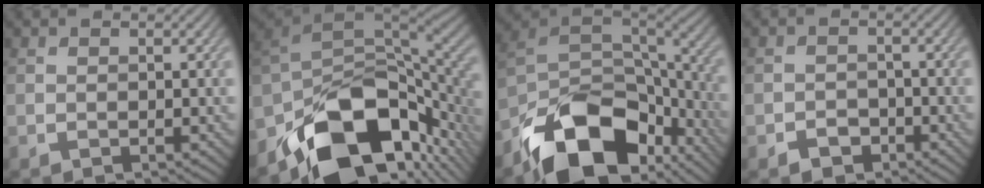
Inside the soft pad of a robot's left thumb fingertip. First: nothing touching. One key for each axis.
{"total": 15.9, "fx": -7.7, "fy": 9.3, "fz": 10.3, "tx": -0.187, "ty": -0.027, "tz": -0.127}
{"total": 16.6, "fx": -9.8, "fy": 9.0, "fz": 9.9, "tx": -0.196, "ty": -0.031, "tz": -0.162}
{"total": 2.4, "fx": -1.6, "fy": 1.6, "fz": 0.7, "tx": -0.006, "ty": 0.004, "tz": -0.032}